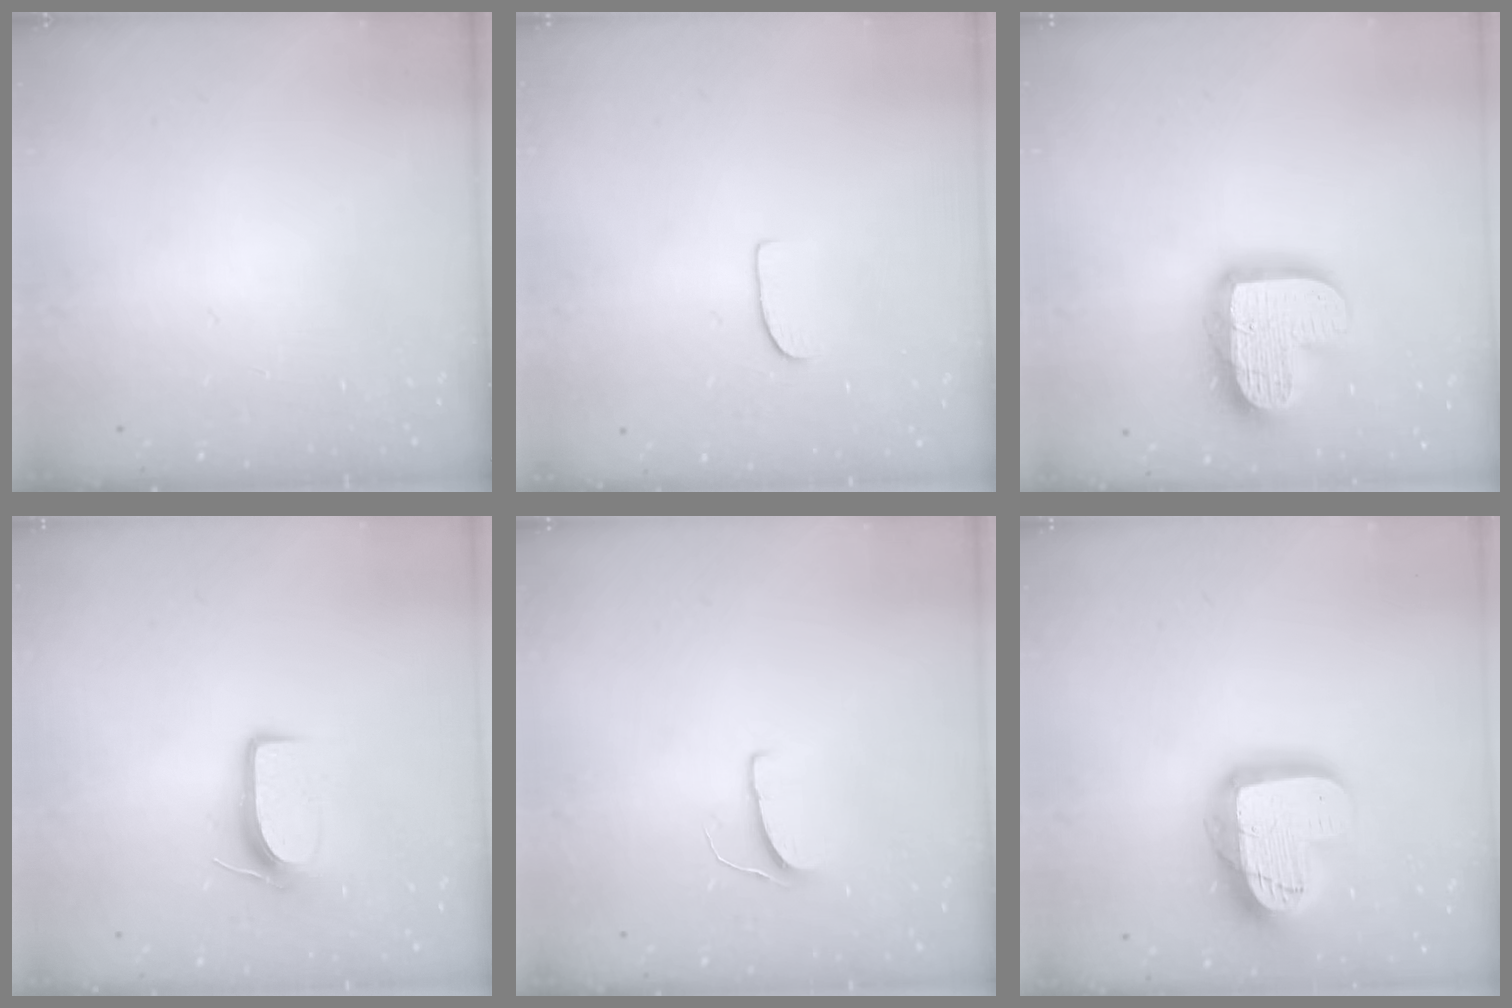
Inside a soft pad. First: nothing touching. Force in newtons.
{"total": 5.2, "press": 5.2, "slide": 0.4}
{"total": 17.7, "press": 17.6, "slide": 1.3}
{"total": 8.0, "press": 8.0, "slide": 0.9}
{"total": 5.4, "press": 5.4, "slide": 0.4}
{"total": 18.9, "press": 18.8, "slide": 1.5}